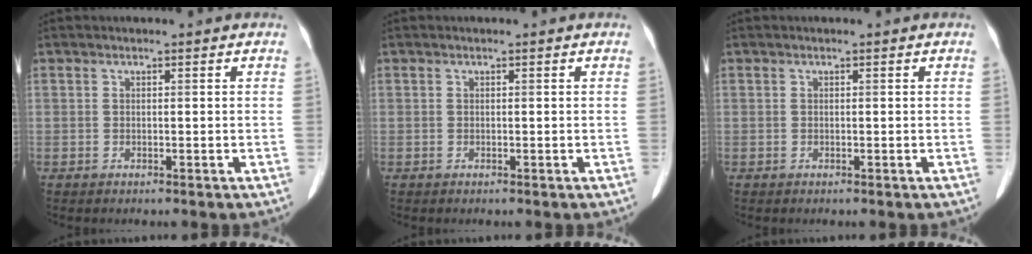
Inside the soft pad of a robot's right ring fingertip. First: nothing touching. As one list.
[{"total": 0.0}, {"total": 0.0}]